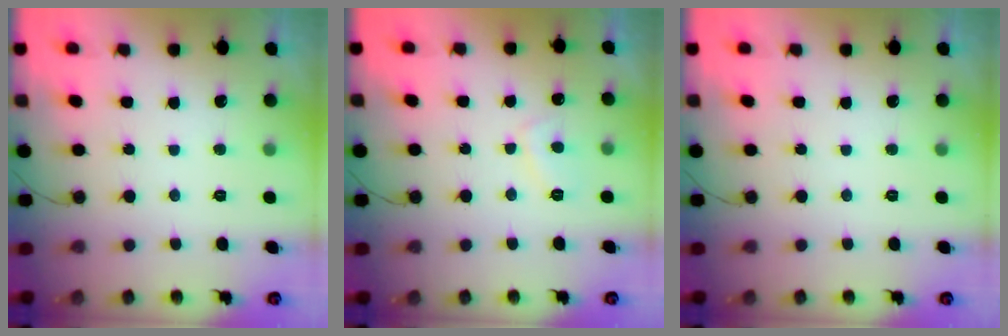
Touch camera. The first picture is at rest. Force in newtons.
{"total": 3.9, "press": 3.8, "slide": 0.5}
{"total": 0.0}